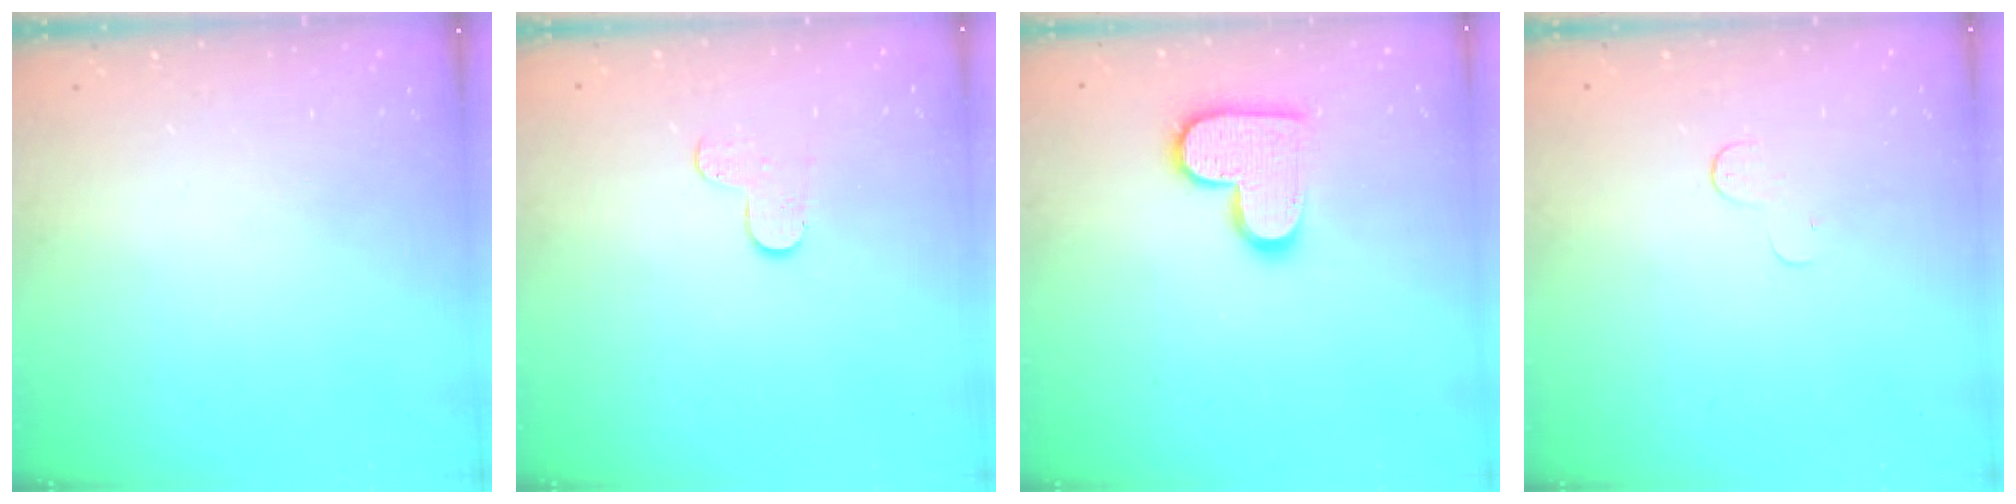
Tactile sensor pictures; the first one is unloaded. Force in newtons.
{"total": 6.8, "press": 6.8, "slide": 0.5}
{"total": 12.8, "press": 12.8, "slide": 0.9}
{"total": 3.5, "press": 3.5, "slide": 0.3}